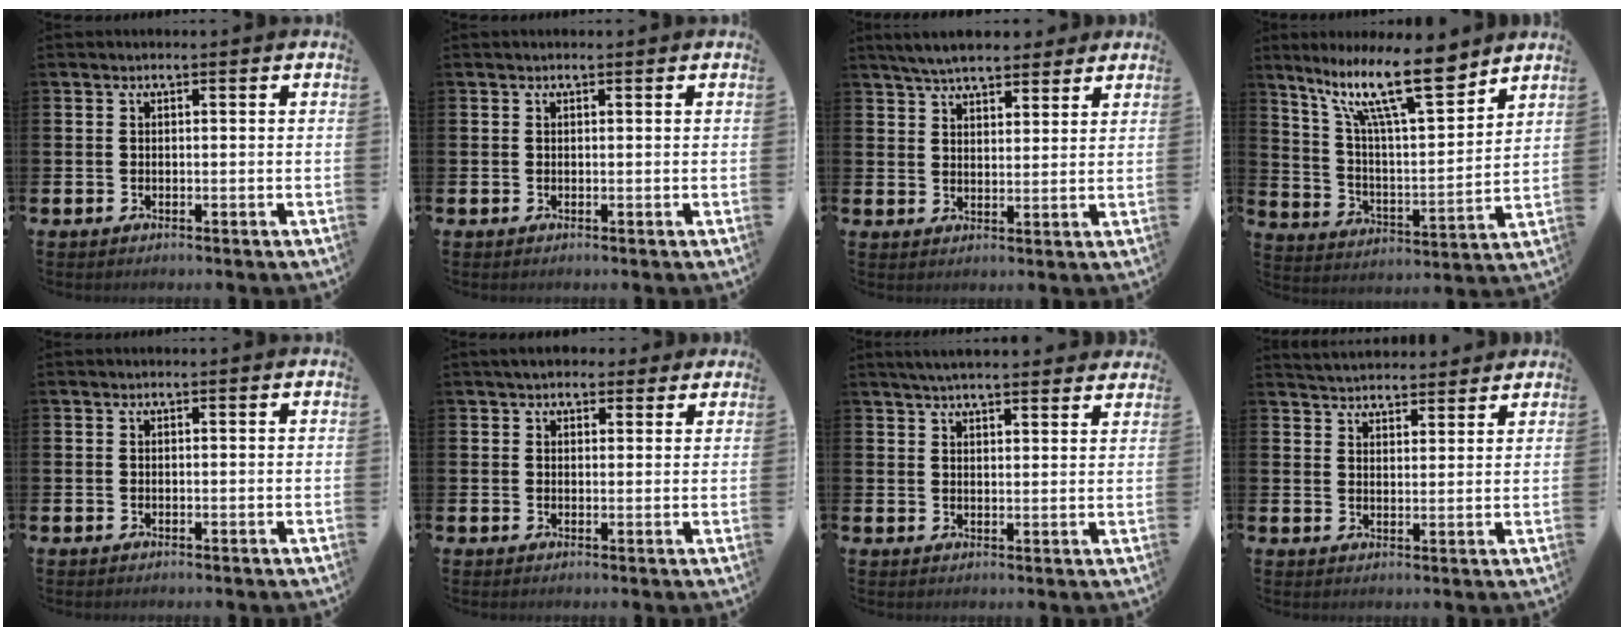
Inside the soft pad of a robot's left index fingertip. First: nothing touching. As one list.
[{"total": 0.0}, {"total": 5.6, "force": [5.3, 1.2, 1.2], "torque": [-0.038, -0.015, 0.098]}, {"total": 14.9, "force": [10.6, 3.4, 9.9], "torque": [-0.194, -0.046, 0.180]}, {"total": 0.0}, {"total": 3.4, "force": [3.0, 1.6, 0.4], "torque": [-0.009, -0.005, 0.054]}, {"total": 4.0, "force": [3.9, 0.4, 0.9], "torque": [-0.026, -0.013, 0.071]}, {"total": 4.1, "force": [4.1, 0.7, -0.2], "torque": [-0.008, -0.022, 0.074]}]